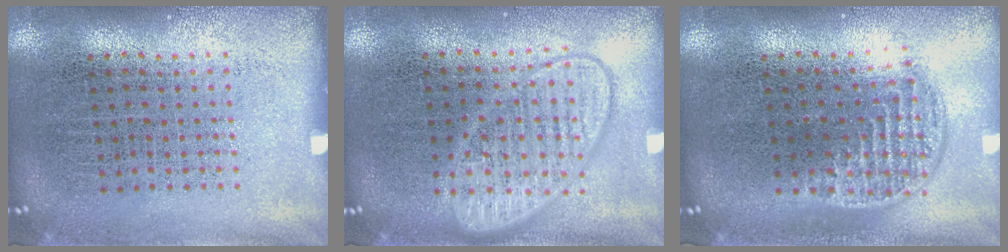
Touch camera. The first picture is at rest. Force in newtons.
{"total": 2.9, "press": 2.9, "slide": 0.4}
{"total": 1.2, "press": 1.0, "slide": 0.6}